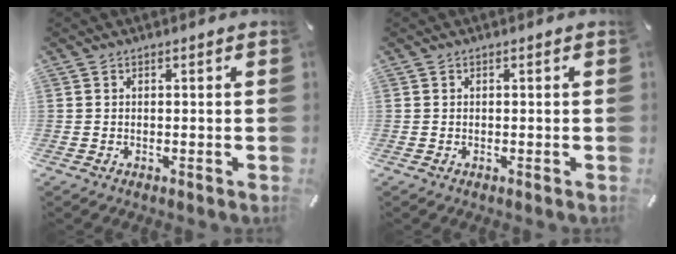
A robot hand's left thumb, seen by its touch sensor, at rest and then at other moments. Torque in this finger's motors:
{"motor_torque": [0.00, 0.01, 0.00, 0.00, 0.00]}